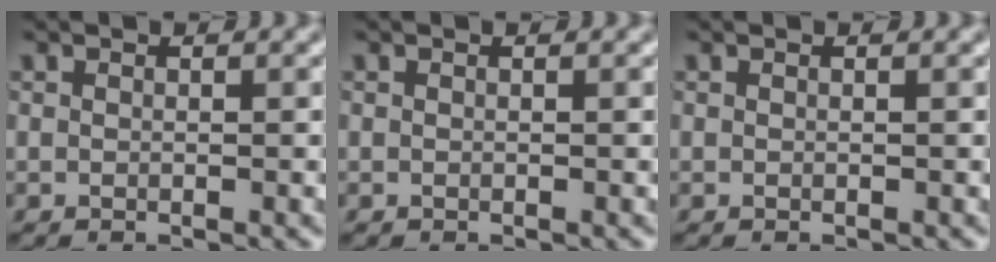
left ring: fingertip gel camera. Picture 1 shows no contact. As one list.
[{"total": 0.0}, {"total": 0.0}]